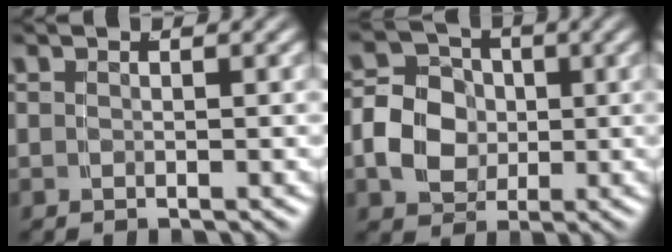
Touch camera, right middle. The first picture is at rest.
{"total": 8.5, "force": [-0.5, 7.4, 4.1], "torque": [-0.081, -0.012, -0.014]}